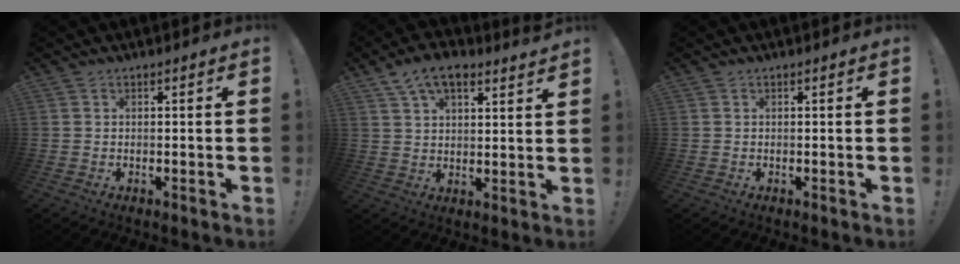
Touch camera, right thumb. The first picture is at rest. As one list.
[{"total": 8.6, "force": [5.5, 4.0, 5.2], "torque": [-0.088, -0.017, 0.103]}, {"total": 0.0}]